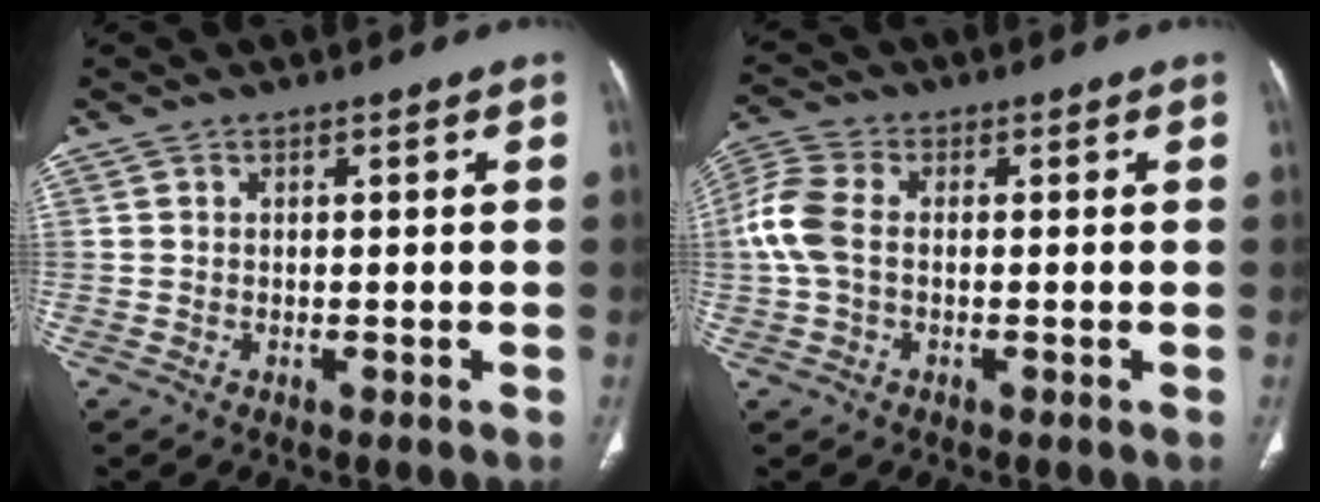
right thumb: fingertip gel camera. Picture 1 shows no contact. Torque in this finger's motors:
{"motor_torque": [0.15, 0.15, 0.76, 0.22, 0.22]}